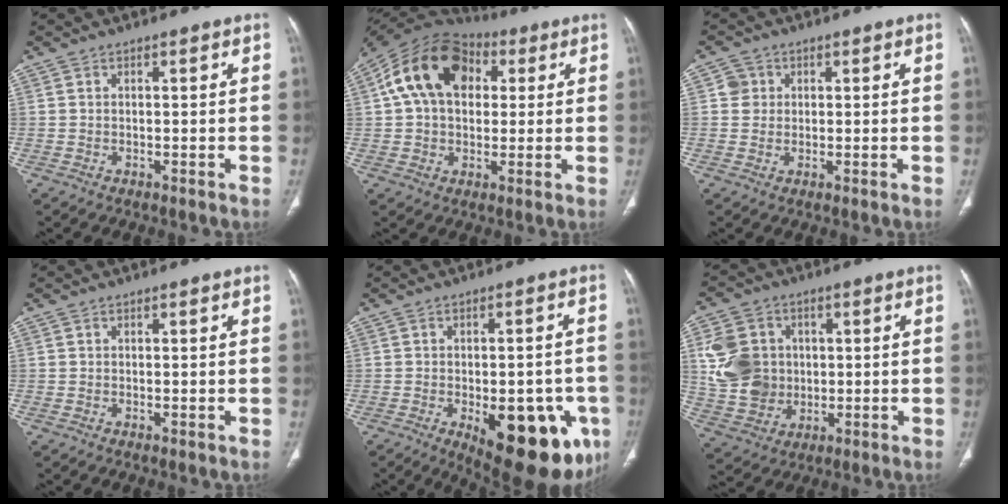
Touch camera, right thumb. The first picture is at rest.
{"total": 17.8, "force": [4.4, 12.2, 12.2], "torque": [-0.205, 0.024, 0.066]}
{"total": 2.8, "force": [0.7, 2.7, 0.4], "torque": [0.010, 0.002, 0.008]}
{"total": 0.0}
{"total": 20.5, "force": [-7.6, 9.1, 16.7], "torque": [-0.154, 0.003, -0.081]}
{"total": 13.0, "force": [1.6, 11.3, 6.3], "torque": [-0.099, 0.002, 0.040]}